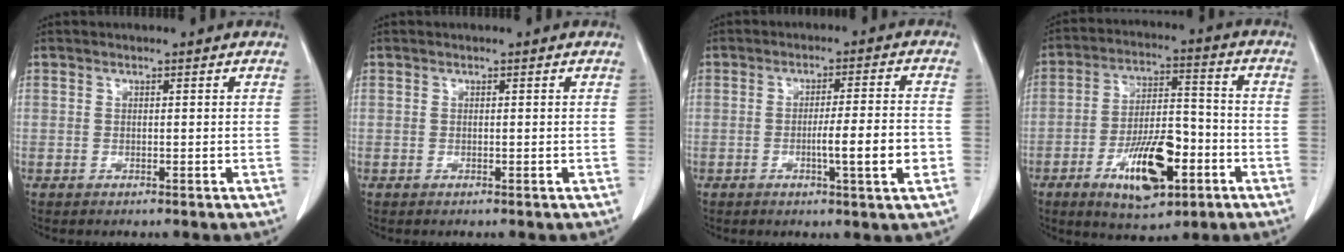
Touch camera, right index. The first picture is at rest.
{"total": 0.0}
{"total": 7.4, "force": [-2.1, -0.2, 7.1], "torque": [-0.105, -0.003, -0.032]}
{"total": 13.0, "force": [-5.7, 4.8, 10.7], "torque": [-0.188, 0.006, -0.088]}